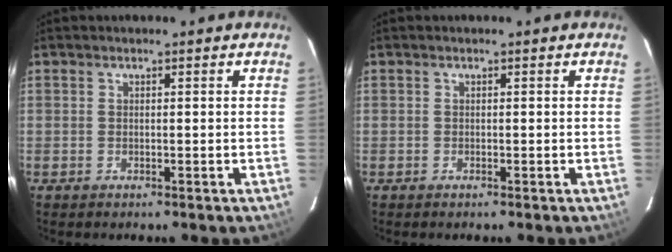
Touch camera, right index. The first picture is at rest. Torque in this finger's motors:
{"motor_torque": [0.03, -0.04, -0.03, -0.01]}